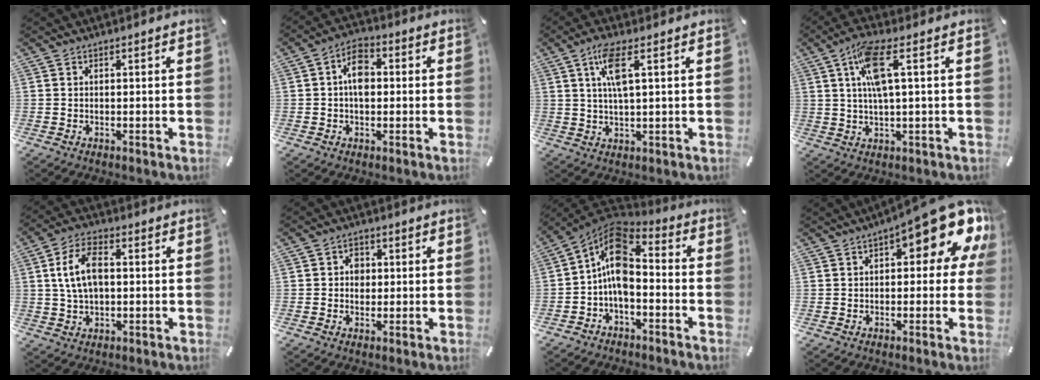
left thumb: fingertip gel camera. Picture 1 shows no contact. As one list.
[{"total": 6.7, "force": [0.2, 4.3, 5.1], "torque": [-0.071, 0.007, 0.000]}, {"total": 7.4, "force": [2.7, 1.9, 6.6], "torque": [-0.135, 0.004, 0.045]}, {"total": 8.5, "force": [2.2, 1.8, 8.0], "torque": [-0.156, 0.003, 0.038]}, {"total": 9.2, "force": [1.1, 5.6, 7.2], "torque": [-0.139, 0.010, 0.020]}, {"total": 3.5, "force": [0.0, 3.1, 1.6], "torque": [-0.011, -0.002, -0.007]}, {"total": 12.0, "force": [-1.2, 7.5, 9.3], "torque": [-0.169, 0.007, -0.025]}, {"total": 16.3, "force": [8.0, 6.4, 12.7], "torque": [-0.159, -0.060, 0.130]}]